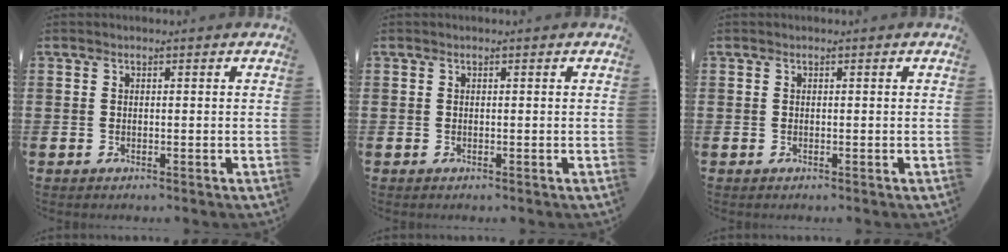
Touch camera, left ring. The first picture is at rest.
{"total": 0.0}
{"total": 0.0}